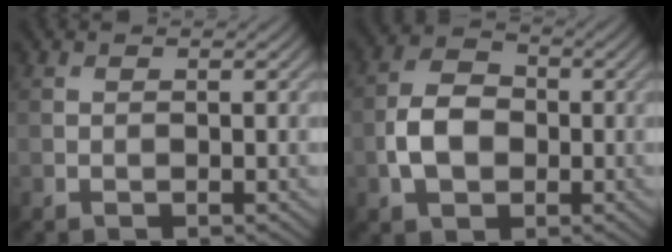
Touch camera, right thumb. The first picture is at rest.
{"total": 5.8, "force": [-1.2, 4.2, 3.8], "torque": [-0.083, 0.002, -0.026]}